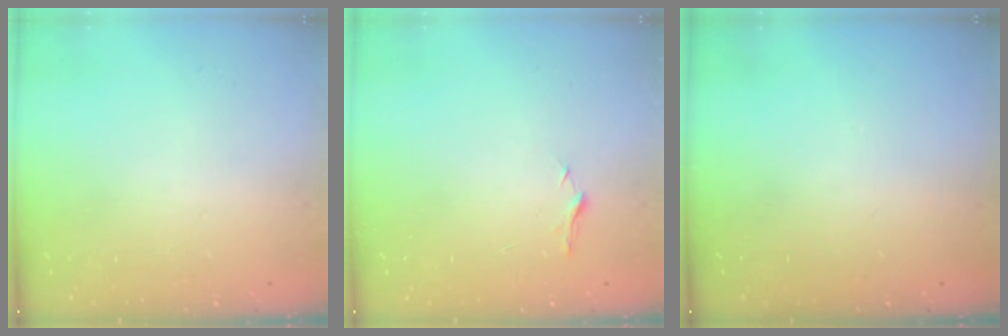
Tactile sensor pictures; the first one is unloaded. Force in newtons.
{"total": 5.0, "press": 5.0, "slide": 0.6}
{"total": 0.0}